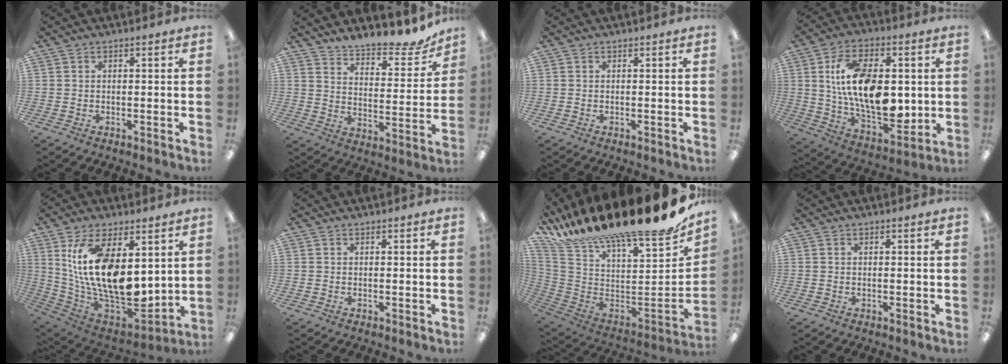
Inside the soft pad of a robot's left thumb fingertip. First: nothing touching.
{"total": 8.9, "force": [8.4, 2.2, 2.1], "torque": [-0.029, -0.078, 0.143]}
{"total": 0.0}
{"total": 19.0, "force": [2.5, 11.2, 15.1], "torque": [-0.277, 0.008, 0.047]}
{"total": 19.3, "force": [4.8, 10.2, 15.7], "torque": [-0.315, -0.044, 0.091]}
{"total": 0.0}
{"total": 21.2, "force": [14.7, 5.9, 14.1], "torque": [-0.195, -0.133, 0.251]}
{"total": 0.0}